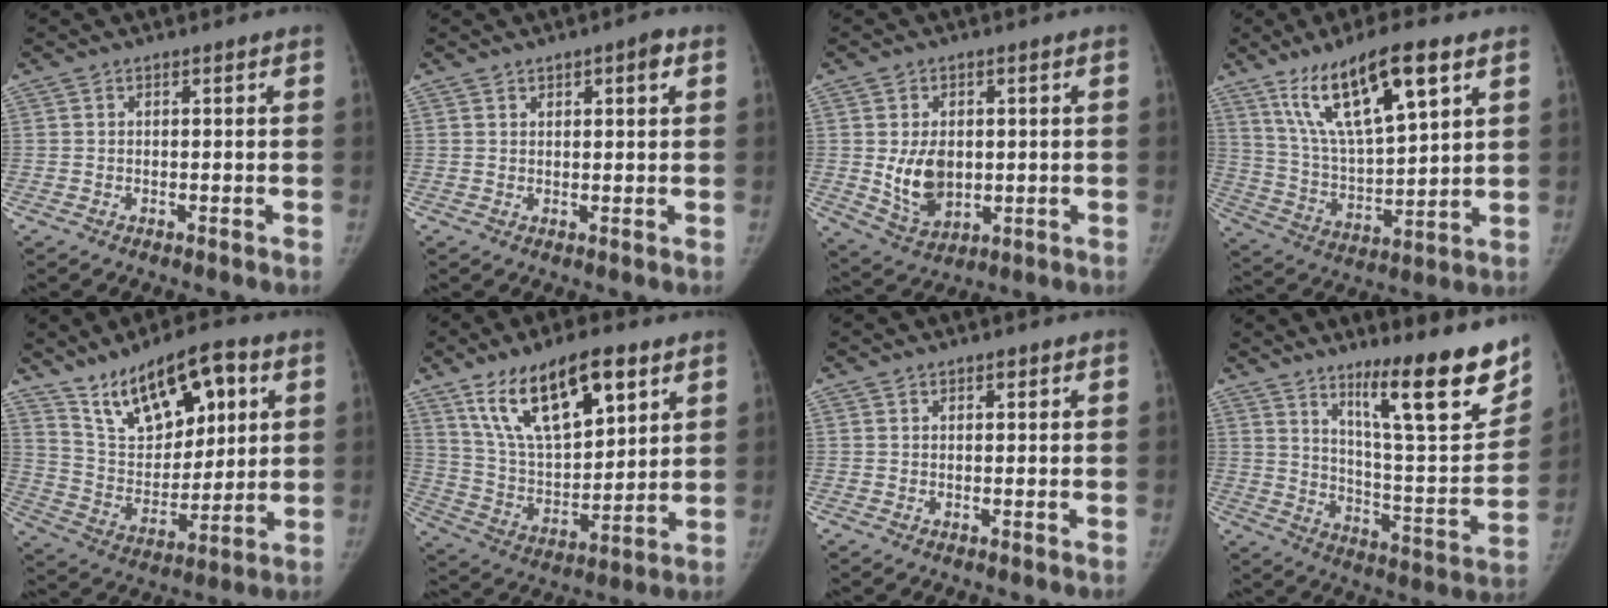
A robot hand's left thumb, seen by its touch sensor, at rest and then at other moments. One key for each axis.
{"total": 3.2, "fx": 1.6, "fy": 1.2, "fz": 2.5, "tx": -0.027, "ty": -0.004, "tz": 0.021}
{"total": 8.8, "fx": 0.2, "fy": 6.2, "fz": 6.3, "tx": -0.084, "ty": -0.015, "tz": 0.020}
{"total": 18.4, "fx": 10.2, "fy": 5.1, "fz": 14.4, "tx": -0.239, "ty": -0.037, "tz": 0.194}
{"total": 18.0, "fx": 9.7, "fy": 8.5, "fz": 12.6, "tx": -0.159, "ty": -0.041, "tz": 0.180}
{"total": 19.9, "fx": 11.0, "fy": 8.5, "fz": 14.2, "tx": -0.206, "ty": -0.042, "tz": 0.207}
{"total": 1.0, "fx": 0.6, "fy": 0.5, "fz": 0.6, "tx": -0.004, "ty": -0.002, "tz": 0.008}
{"total": 21.7, "fx": 13.9, "fy": 3.6, "fz": 16.3, "tx": -0.200, "ty": -0.082, "tz": 0.223}